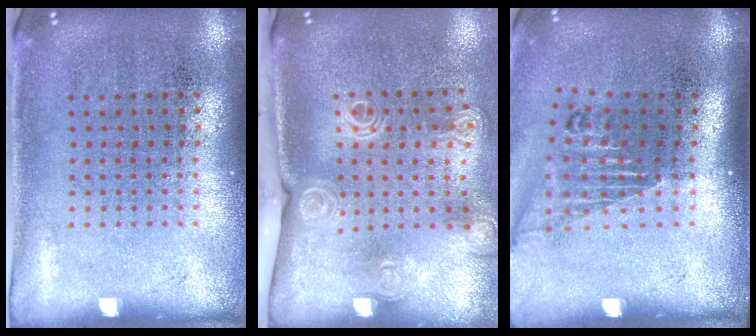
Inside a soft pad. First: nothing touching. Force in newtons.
{"total": 2.1, "press": 1.6, "slide": 1.3}
{"total": 1.6, "press": 1.2, "slide": 1.1}